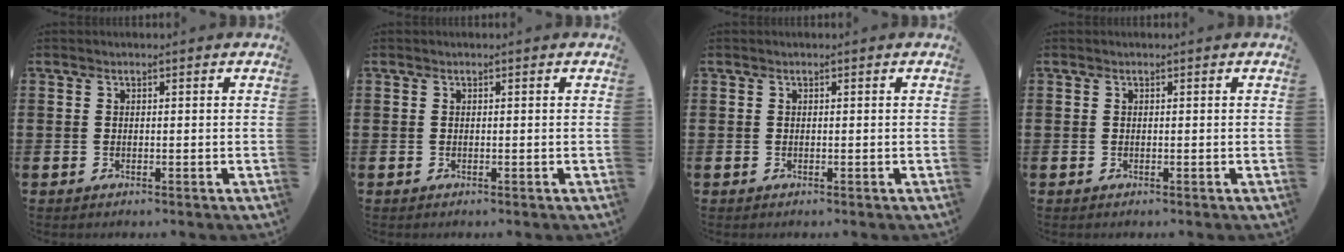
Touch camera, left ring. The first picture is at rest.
{"total": 0.0}
{"total": 0.0}
{"total": 0.0}